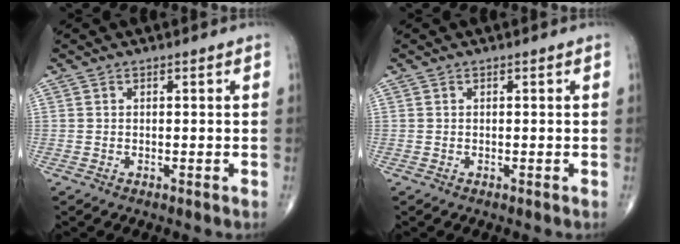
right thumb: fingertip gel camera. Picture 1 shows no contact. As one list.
[{"total": 0.0}]